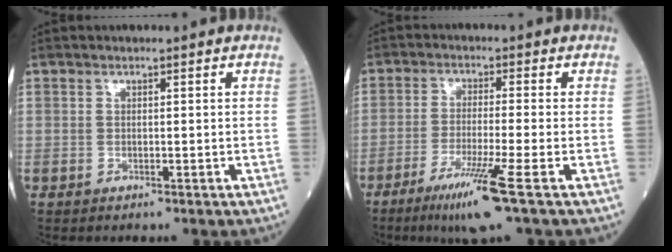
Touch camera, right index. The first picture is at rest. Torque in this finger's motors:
{"motor_torque": [1.40, -0.71, 0.70, 0.21]}